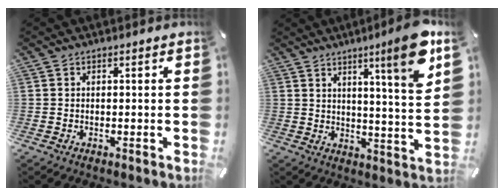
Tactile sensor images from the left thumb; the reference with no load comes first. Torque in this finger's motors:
{"motor_torque": [2.33, 2.27, 1.36, -1.39, 0.21]}